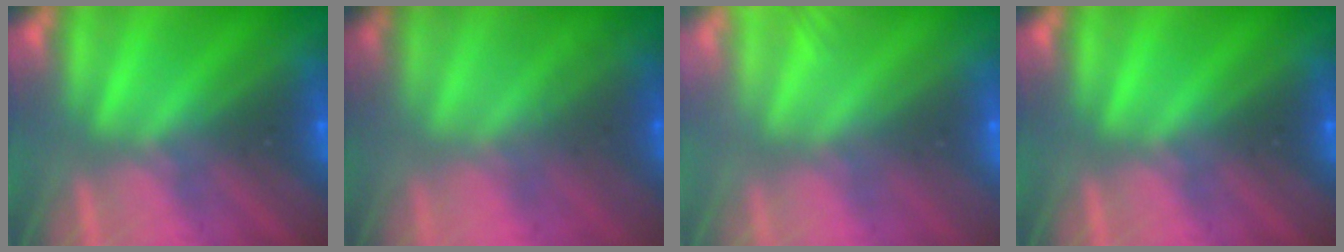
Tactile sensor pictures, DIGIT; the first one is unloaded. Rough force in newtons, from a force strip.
{"total": 1.7}
{"total": 7.8}
{"total": 0.0}